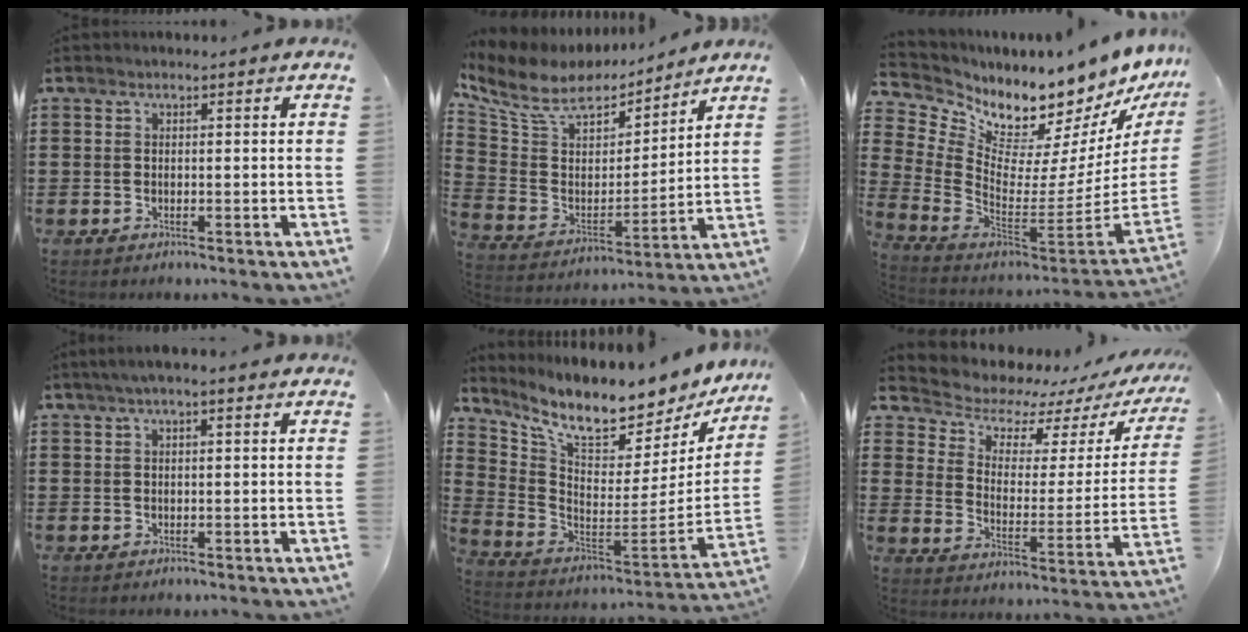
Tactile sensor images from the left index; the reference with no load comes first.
{"total": 9.4, "force": [7.5, 4.1, 3.9], "torque": [-0.114, -0.041, 0.131]}
{"total": 6.4, "force": [6.2, 1.7, 0.1], "torque": [-0.049, -0.088, 0.100]}
{"total": 1.3, "force": [0.1, 0.1, 1.3], "torque": [-0.021, -0.003, 0.003]}
{"total": 9.8, "force": [8.4, 1.8, 4.7], "torque": [-0.109, -0.081, 0.136]}
{"total": 5.5, "force": [4.9, 2.4, 1.1], "torque": [-0.050, -0.042, 0.080]}